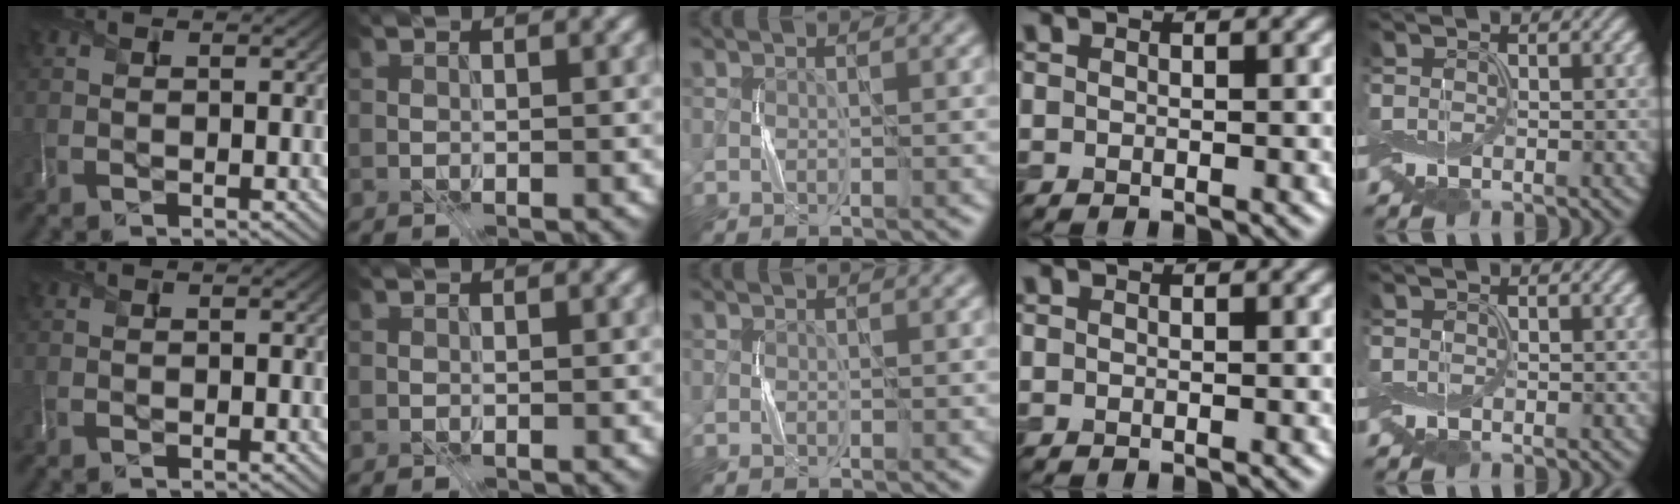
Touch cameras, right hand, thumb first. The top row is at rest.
{}